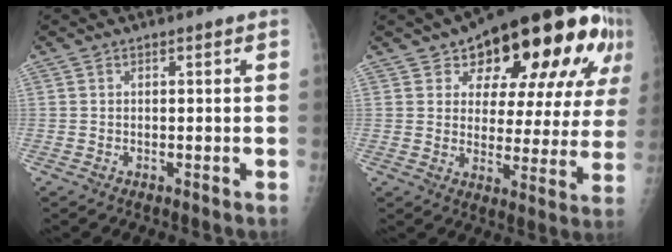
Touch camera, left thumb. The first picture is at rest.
{"total": 24.5, "force": [13.1, 11.8, 17.1], "torque": [-0.205, -0.014, 0.178]}